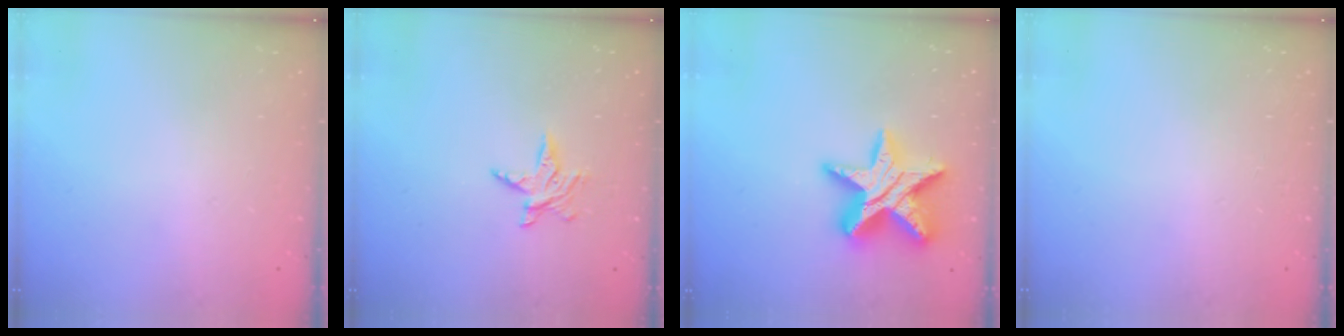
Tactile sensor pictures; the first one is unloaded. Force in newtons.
{"total": 5.7, "press": 5.7, "slide": 0.5}
{"total": 17.3, "press": 17.3, "slide": 1.2}
{"total": 0.0}